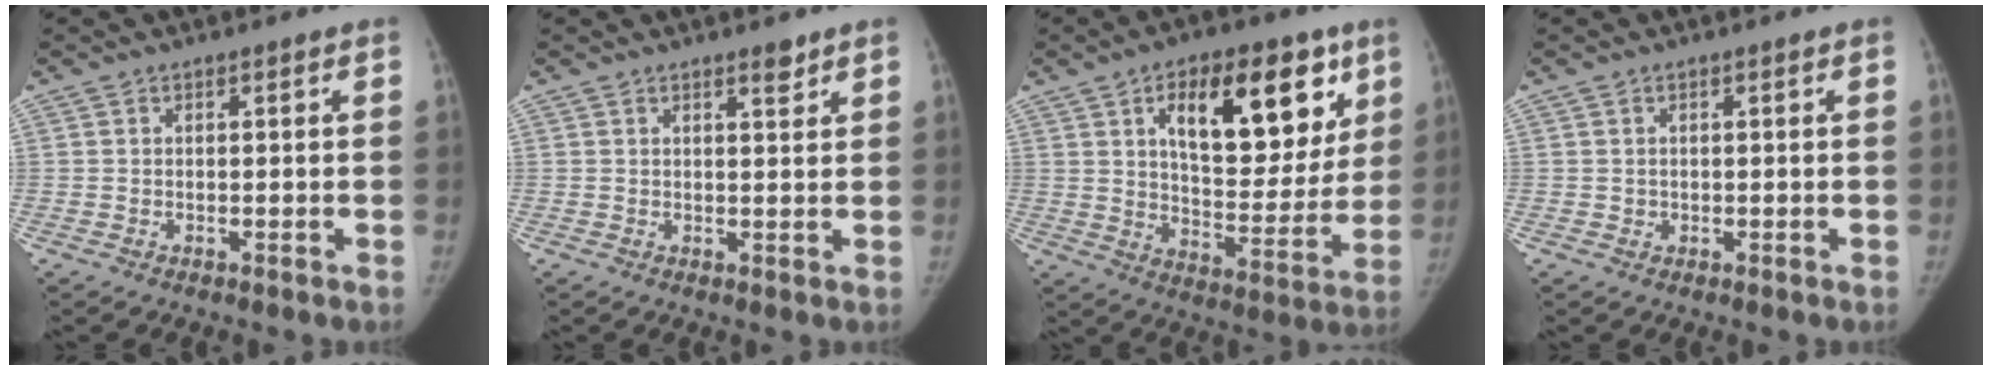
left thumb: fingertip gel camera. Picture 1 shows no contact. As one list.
[{"total": 2.0, "force": [1.6, 0.6, 1.1], "torque": [-0.010, -0.011, 0.023]}, {"total": 21.8, "force": [9.4, 11.1, 16.3], "torque": [-0.177, -0.034, 0.145]}, {"total": 0.8, "force": [0.0, 0.8, 0.1], "torque": [0.004, 0.003, 0.001]}]